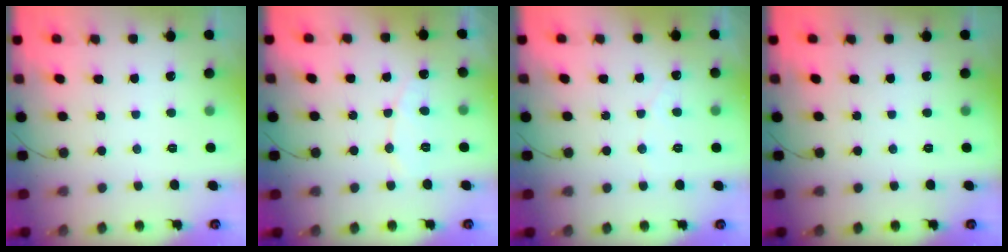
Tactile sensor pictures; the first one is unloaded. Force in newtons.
{"total": 5.3, "press": 5.3, "slide": 0.3}
{"total": 2.1, "press": 2.1, "slide": 0.1}
{"total": 0.0}